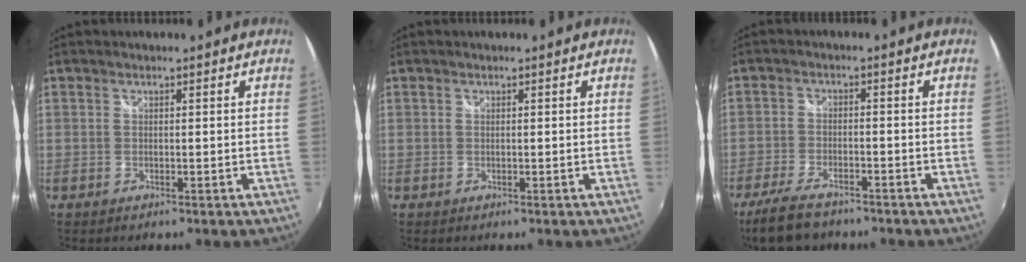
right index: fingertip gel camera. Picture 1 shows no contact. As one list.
[{"total": 0.0}, {"total": 9.0, "force": [-7.2, 3.1, 4.4], "torque": [-0.121, -0.020, -0.130]}]